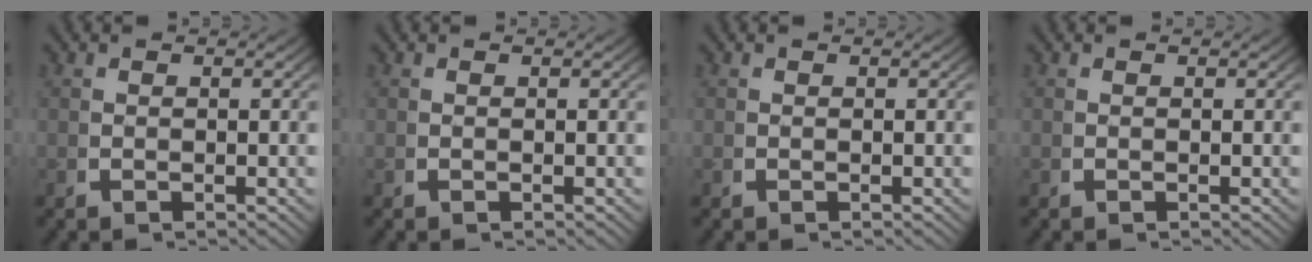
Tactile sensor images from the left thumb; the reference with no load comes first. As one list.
[{"total": 0.0}, {"total": 0.0}, {"total": 0.0}]